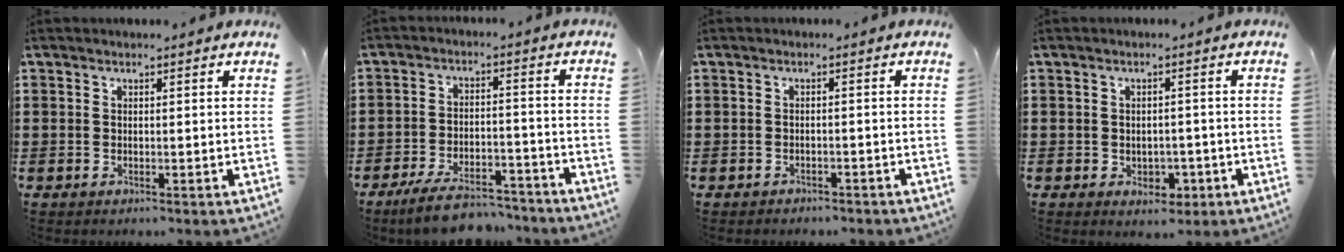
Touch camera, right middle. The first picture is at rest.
{"total": 7.7, "force": [-6.7, 1.7, 3.5], "torque": [-0.066, 0.010, -0.126]}
{"total": 1.1, "force": [-1.1, 0.3, 0.0], "torque": [-0.005, 0.002, -0.024]}
{"total": 2.3, "force": [-0.8, 1.8, 1.2], "torque": [-0.019, 0.000, -0.020]}